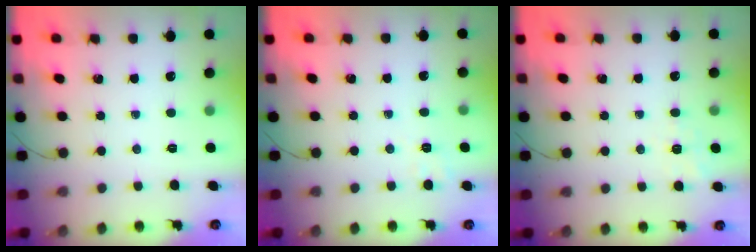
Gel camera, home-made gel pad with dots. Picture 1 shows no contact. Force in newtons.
{"total": 2.9, "press": 2.3, "slide": 1.9}
{"total": 2.0, "press": 1.1, "slide": 1.6}